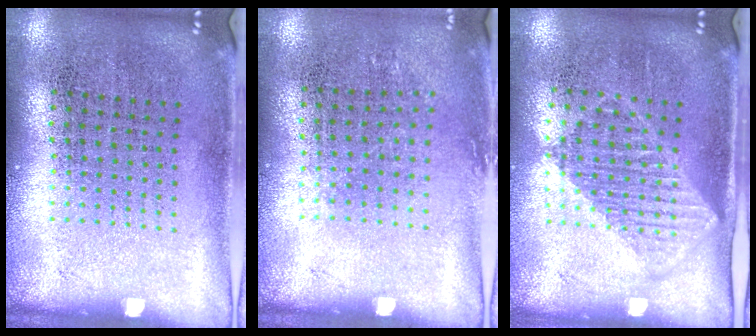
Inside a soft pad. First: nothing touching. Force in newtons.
{"total": 0.8, "press": 0.6, "slide": 0.5}
{"total": 1.2, "press": 1.1, "slide": 0.5}